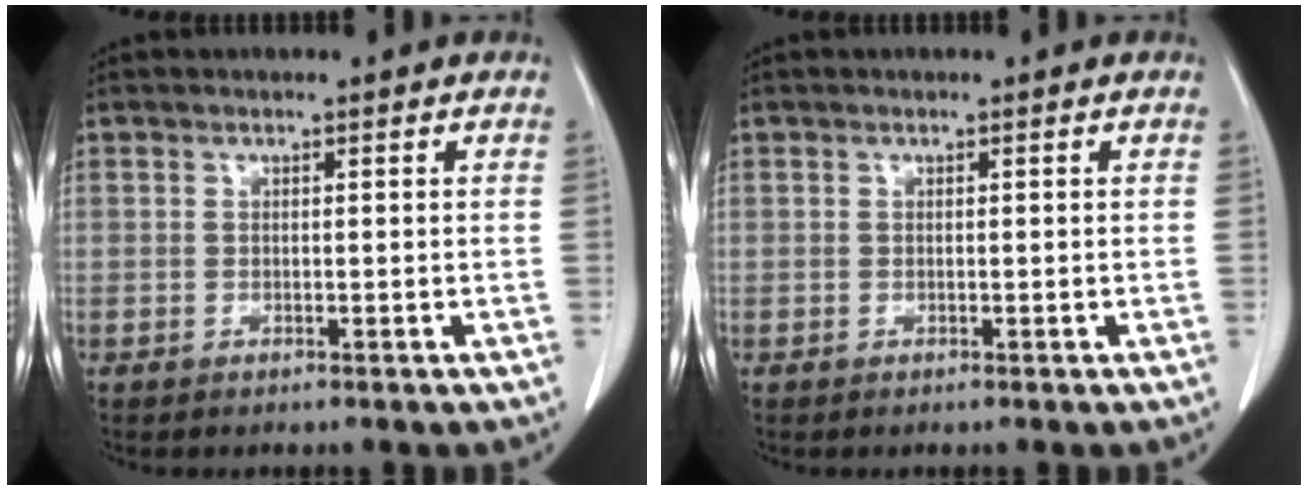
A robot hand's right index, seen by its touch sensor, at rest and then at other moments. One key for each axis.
{"total": 0.0}